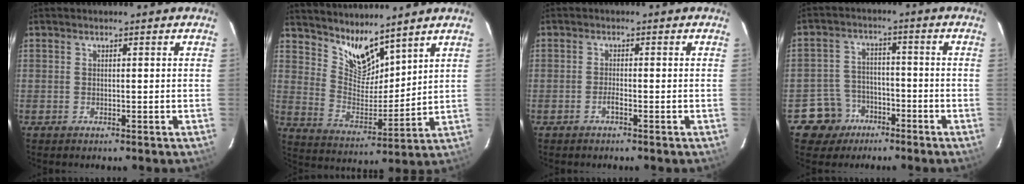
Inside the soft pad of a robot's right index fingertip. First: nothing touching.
{"total": 9.4, "force": [8.1, 2.6, 4.1], "torque": [-0.076, -0.013, 0.160]}
{"total": 1.1, "force": [-0.8, 0.1, 0.8], "torque": [-0.018, 0.001, -0.016]}
{"total": 7.3, "force": [-4.3, 5.8, 0.3], "torque": [-0.025, 0.031, -0.064]}